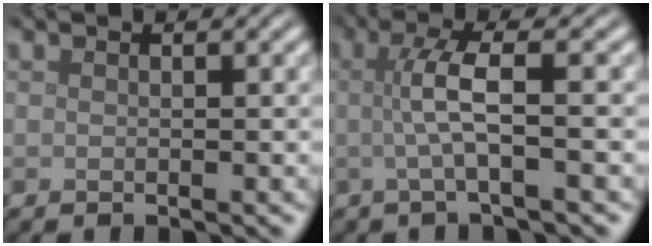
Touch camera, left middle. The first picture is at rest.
{"total": 4.0, "force": [0.0, 0.8, 3.9], "torque": [-0.068, 0.004, -0.005]}